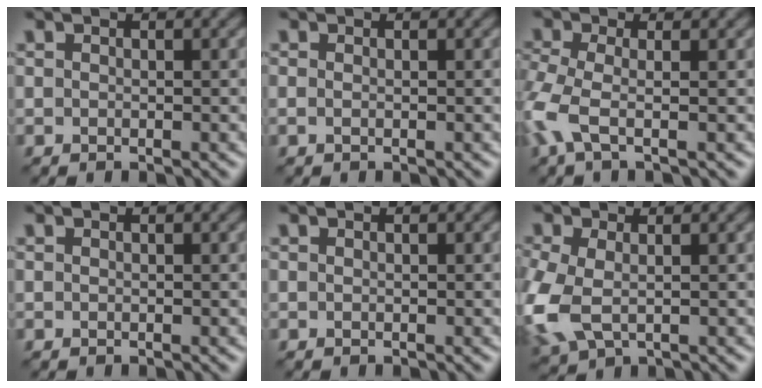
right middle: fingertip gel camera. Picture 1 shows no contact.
{"total": 0.0}
{"total": 4.4, "force": [-1.8, 1.6, 3.7], "torque": [-0.105, -0.005, -0.050]}
{"total": 0.0}
{"total": 0.0}
{"total": 6.3, "force": [-1.1, 4.0, 4.7], "torque": [-0.145, -0.018, -0.022]}